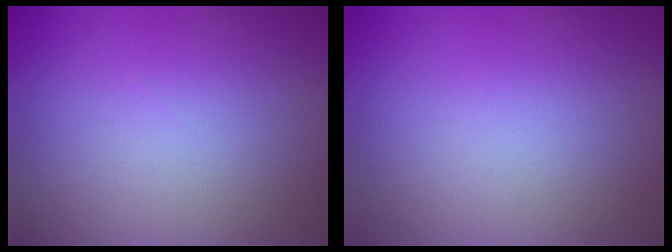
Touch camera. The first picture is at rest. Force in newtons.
{"total": 0.0}